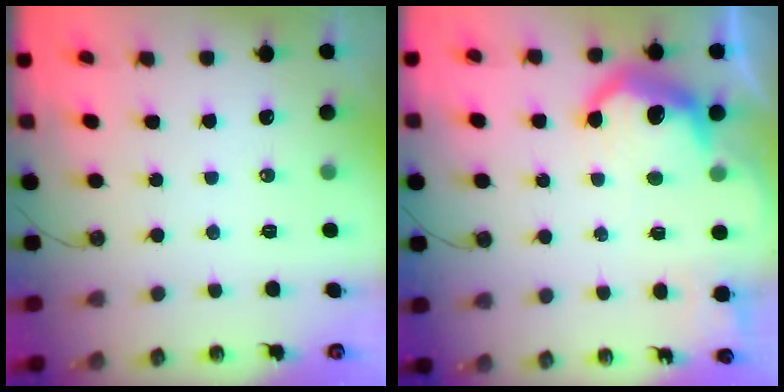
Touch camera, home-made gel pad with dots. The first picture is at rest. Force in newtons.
{"total": 12.2, "press": 12.2, "slide": 1.1}